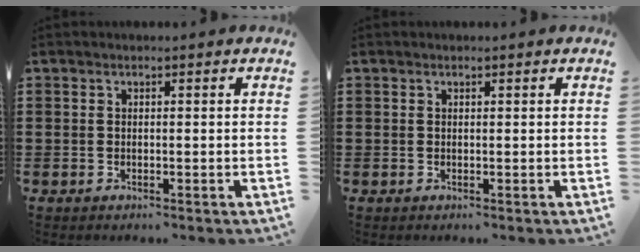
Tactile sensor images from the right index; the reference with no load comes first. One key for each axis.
{"total": 0.0}